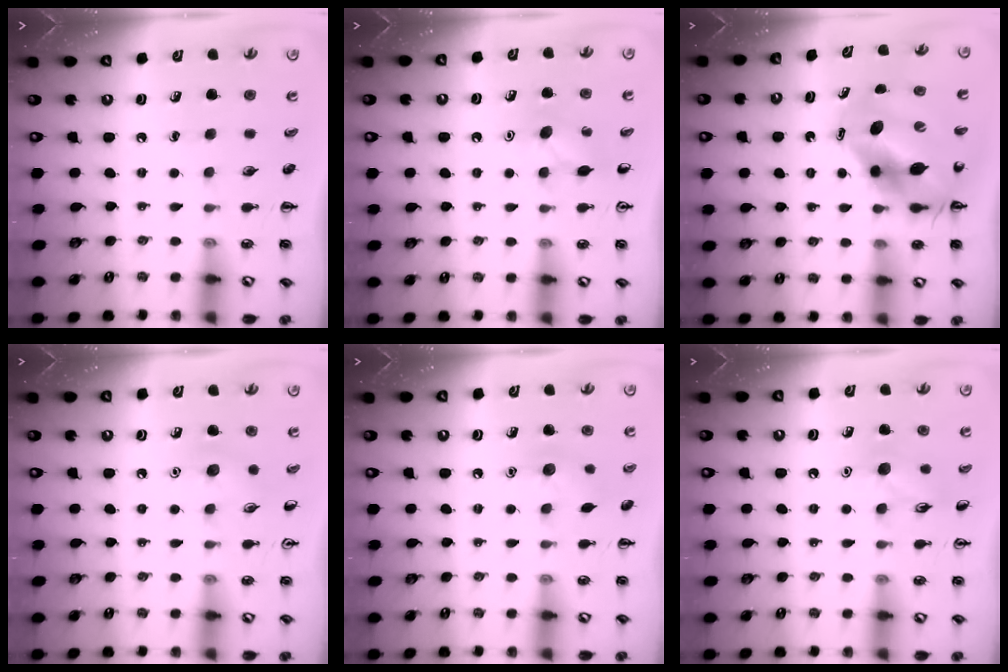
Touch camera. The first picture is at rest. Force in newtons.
{"total": 5.9, "press": 5.6, "slide": 1.7}
{"total": 11.1, "press": 10.7, "slide": 3.2}
{"total": 6.2, "press": 5.9, "slide": 1.8}
{"total": 7.6, "press": 7.4, "slide": 2.0}
{"total": 8.3, "press": 8.3, "slide": 0.8}